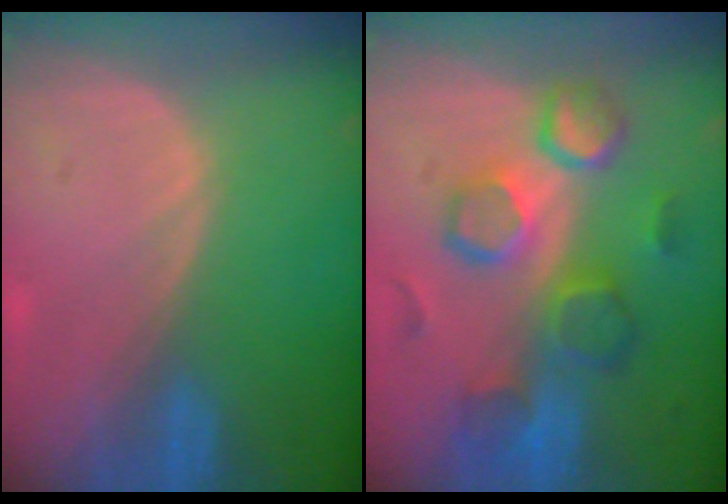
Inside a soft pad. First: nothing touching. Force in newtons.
{"total": 10.0, "press": 9.3, "slide": 3.6}